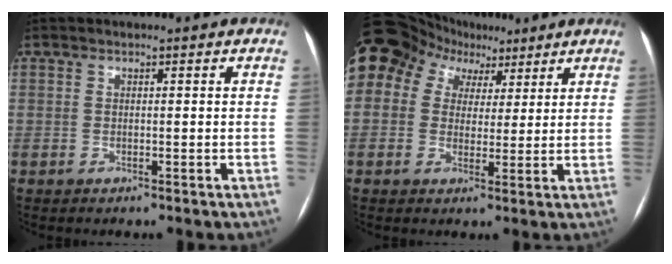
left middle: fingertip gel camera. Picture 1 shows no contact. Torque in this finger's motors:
{"motor_torque": [1.18, -0.95, 1.05, 0.21]}